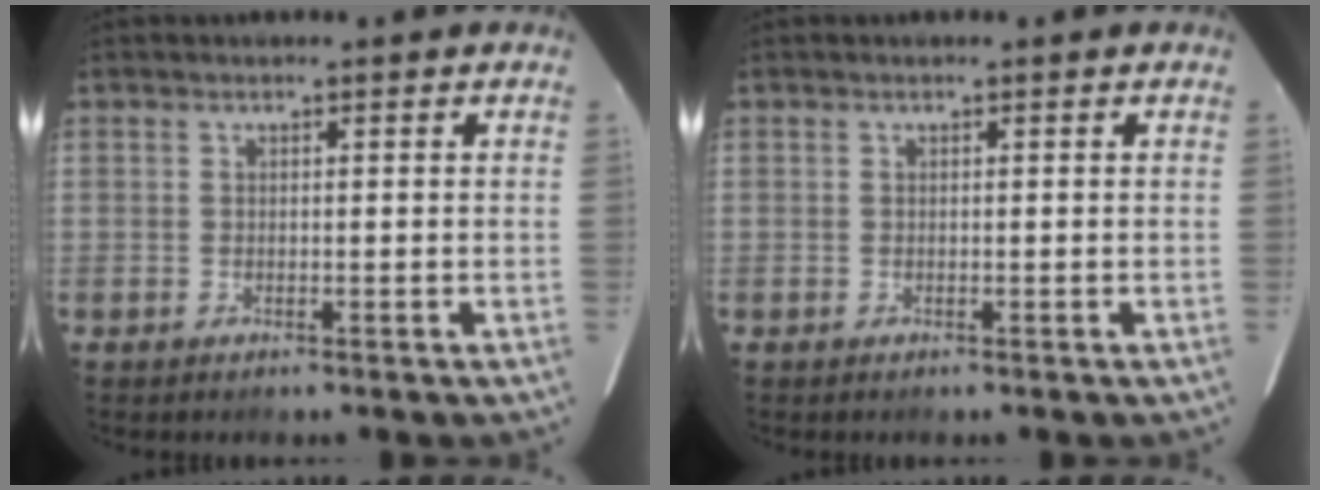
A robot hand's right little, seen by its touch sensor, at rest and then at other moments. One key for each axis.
{"total": 0.0}